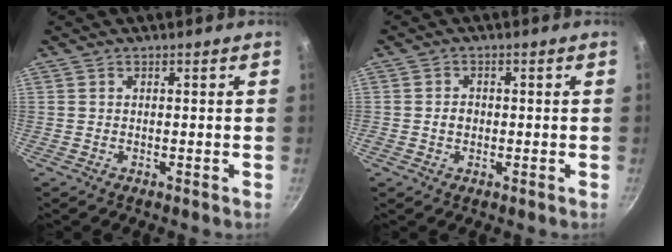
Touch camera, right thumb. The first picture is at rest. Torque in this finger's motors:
{"motor_torque": [0.46, 0.42, 0.63, 0.11, -0.03]}